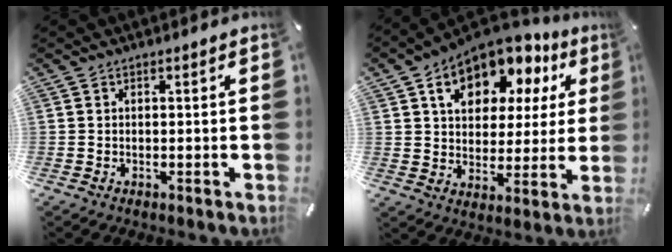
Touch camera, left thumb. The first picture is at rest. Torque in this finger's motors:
{"motor_torque": [2.51, 2.50, 2.06, -0.71, 0.28]}